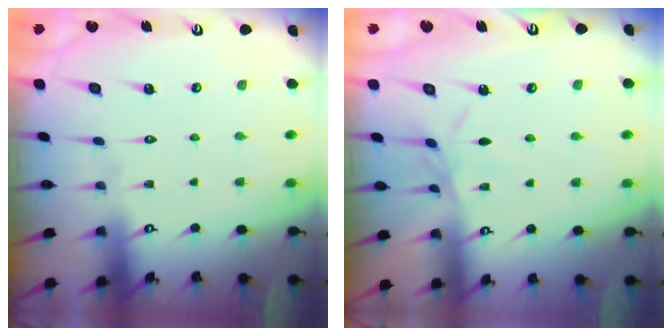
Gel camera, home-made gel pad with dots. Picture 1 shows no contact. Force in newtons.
{"total": 5.3, "press": 5.3, "slide": 0.4}